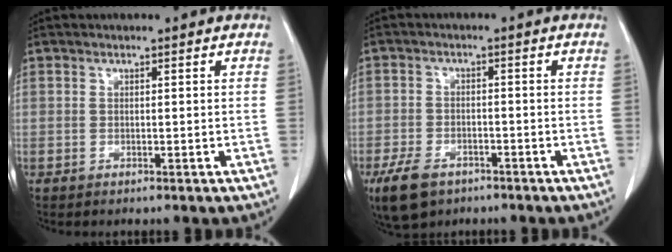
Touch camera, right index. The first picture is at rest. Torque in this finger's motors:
{"motor_torque": [-0.01, -0.30, -0.30, -0.21]}